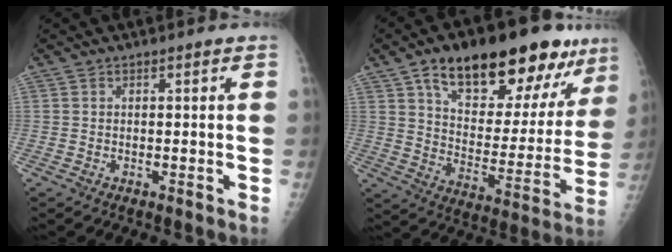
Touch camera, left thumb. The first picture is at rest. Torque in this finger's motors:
{"motor_torque": [0.80, 0.46, 1.48, -1.29, 0.11]}